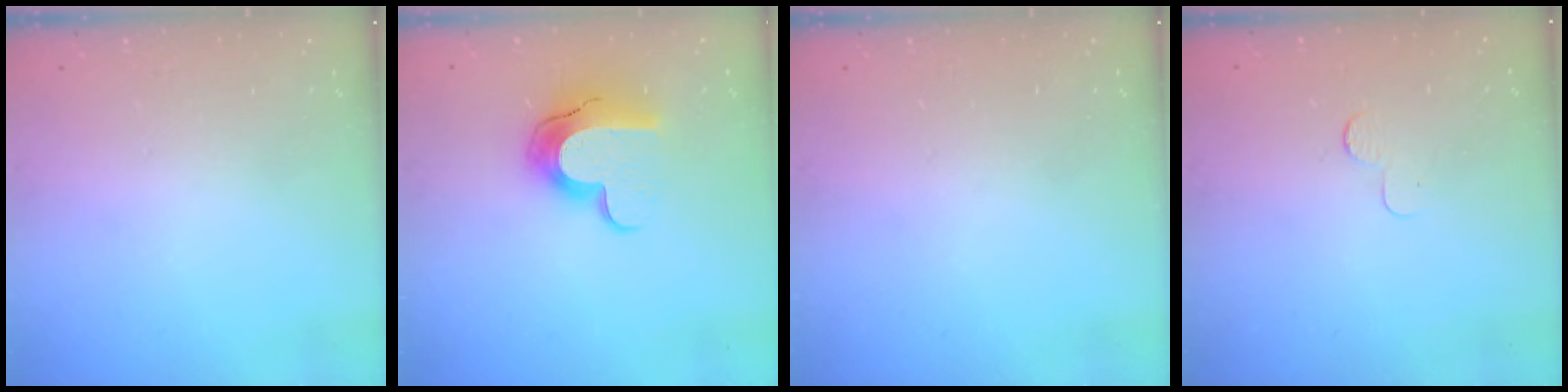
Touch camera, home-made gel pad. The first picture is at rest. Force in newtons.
{"total": 12.5, "press": 12.5, "slide": 0.7}
{"total": 0.0}
{"total": 2.3, "press": 2.3, "slide": 0.2}